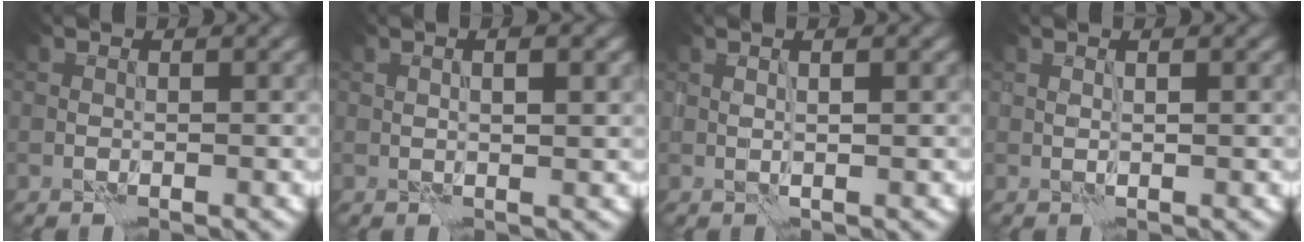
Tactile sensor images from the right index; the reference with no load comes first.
{"total": 2.3, "force": [1.0, 0.4, 2.0], "torque": [-0.017, -0.003, 0.011]}
{"total": 1.0, "force": [0.6, -0.1, 0.8], "torque": [-0.014, -0.001, 0.013]}
{"total": 0.6, "force": [0.5, -0.2, 0.3], "torque": [-0.010, 0.000, 0.010]}